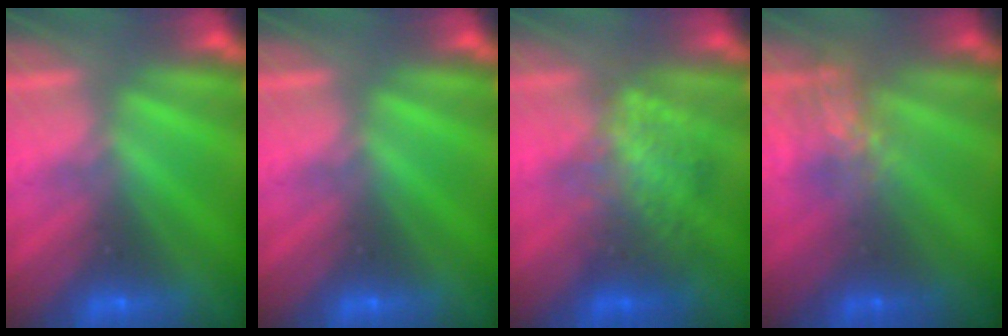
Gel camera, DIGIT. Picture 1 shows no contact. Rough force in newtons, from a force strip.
{"total": 0.0}
{"total": 2.3}
{"total": 5.3}